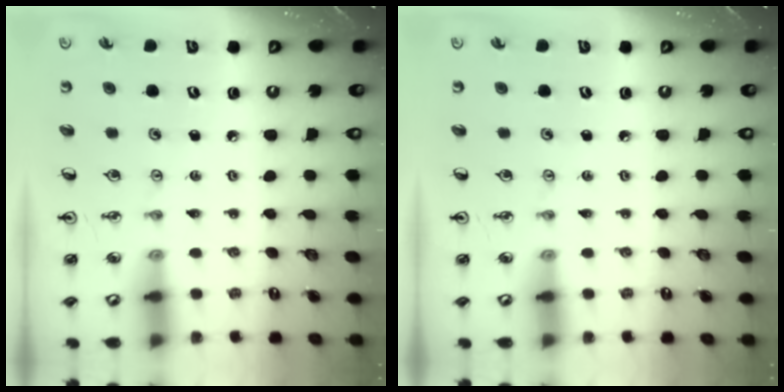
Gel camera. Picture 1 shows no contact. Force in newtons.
{"total": 0.0}